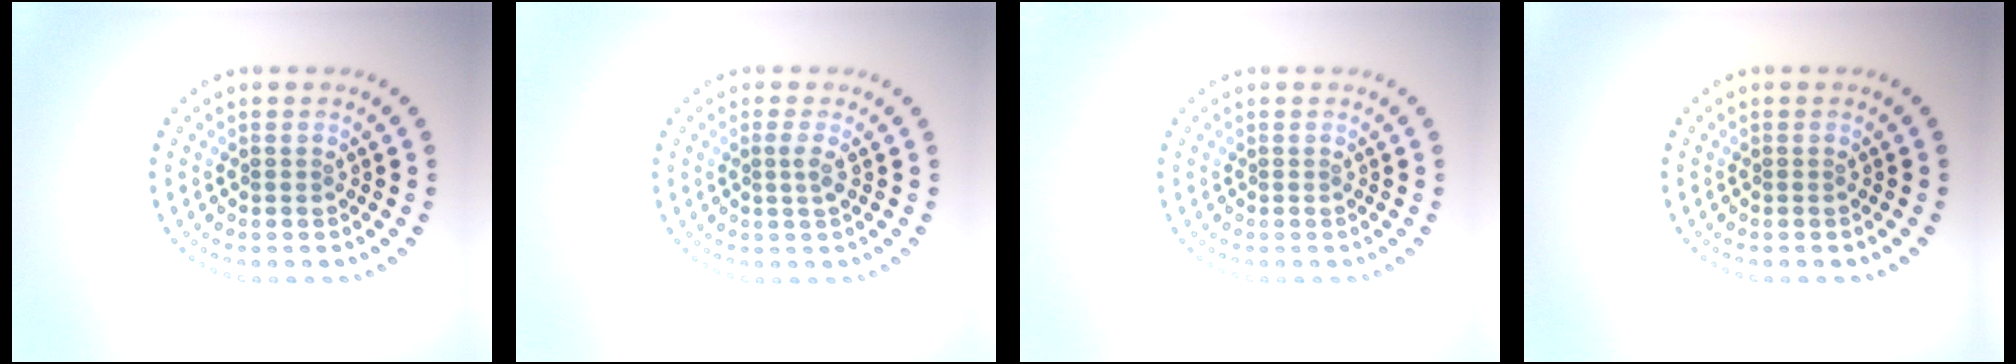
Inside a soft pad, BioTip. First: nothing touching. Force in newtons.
{"total": 1.2, "press": 0.9, "slide": 0.7}
{"total": 0.0}
{"total": 0.0}